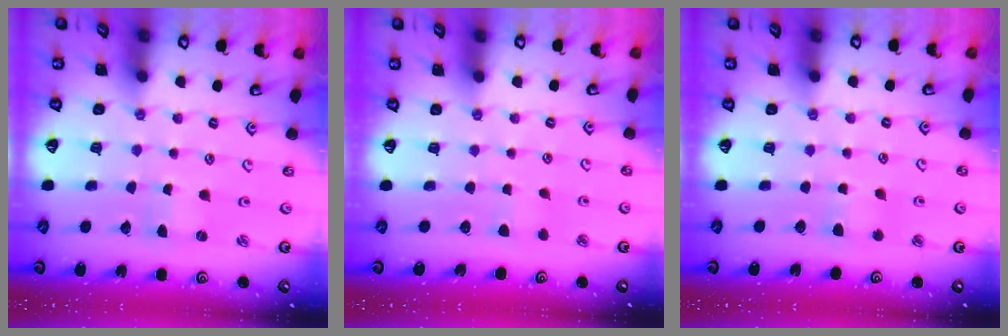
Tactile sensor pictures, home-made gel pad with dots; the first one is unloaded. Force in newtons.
{"total": 3.2, "press": 3.2, "slide": 0.6}
{"total": 3.4, "press": 3.3, "slide": 0.5}